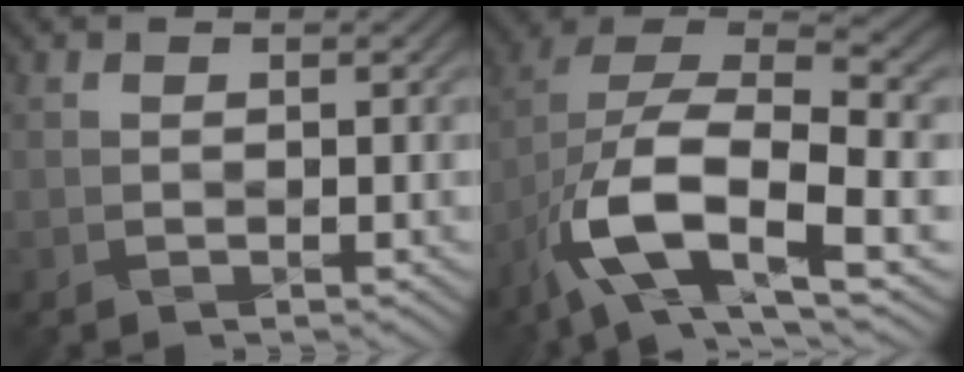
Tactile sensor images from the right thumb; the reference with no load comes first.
{"total": 13.4, "force": [-6.0, 4.9, 10.9], "torque": [-0.221, -0.006, -0.119]}